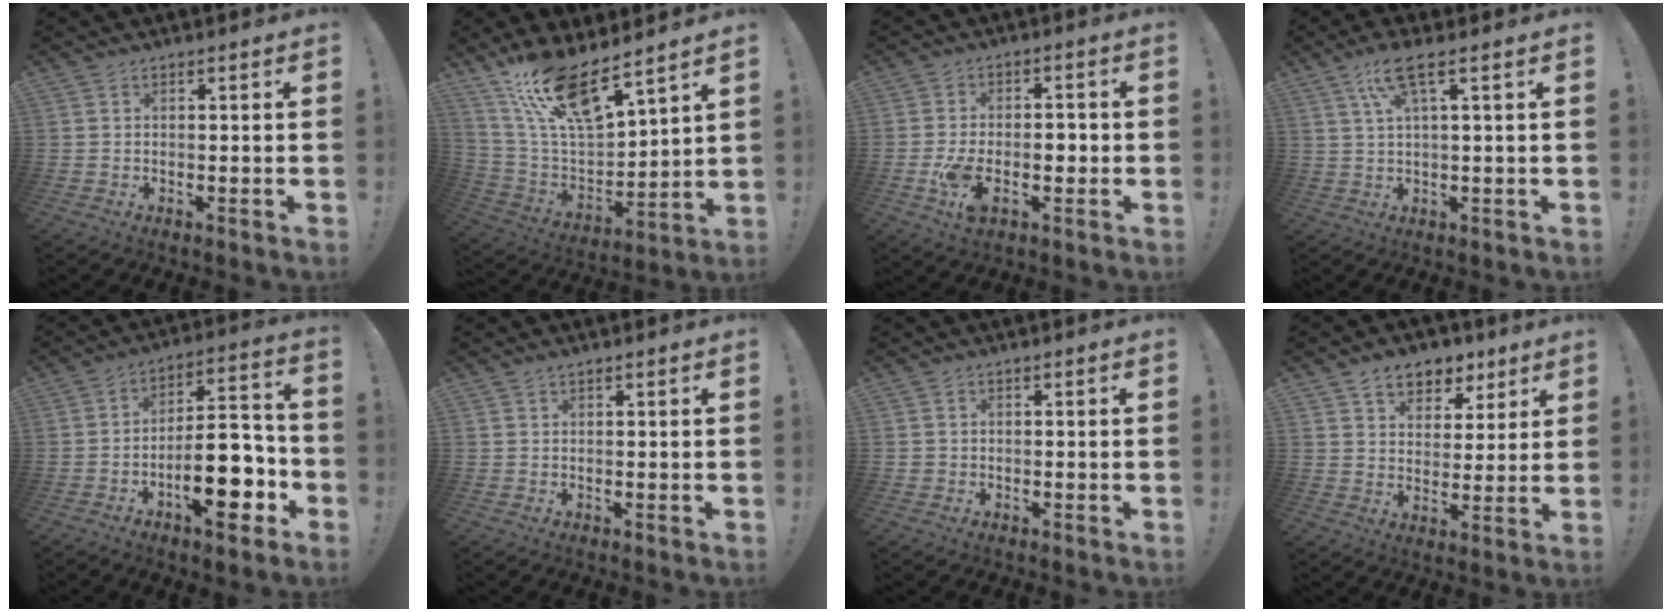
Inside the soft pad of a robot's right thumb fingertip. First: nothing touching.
{"total": 16.8, "force": [12.6, 5.0, 10.0], "torque": [-0.200, -0.086, 0.227]}
{"total": 8.6, "force": [-2.3, 5.1, 6.5], "torque": [-0.132, 0.005, -0.042]}
{"total": 7.7, "force": [3.3, 1.4, 6.8], "torque": [-0.131, 0.001, 0.058]}
{"total": 17.7, "force": [-7.1, 7.1, 14.6], "torque": [-0.207, 0.047, -0.111]}
{"total": 0.6, "force": [0.4, 0.2, 0.4], "torque": [-0.006, 0.000, 0.008]}
{"total": 1.2, "force": [-0.1, 1.2, 0.1], "torque": [-0.010, 0.006, -0.001]}
{"total": 9.0, "force": [5.9, 6.1, 3.1], "torque": [-0.043, -0.037, 0.112]}